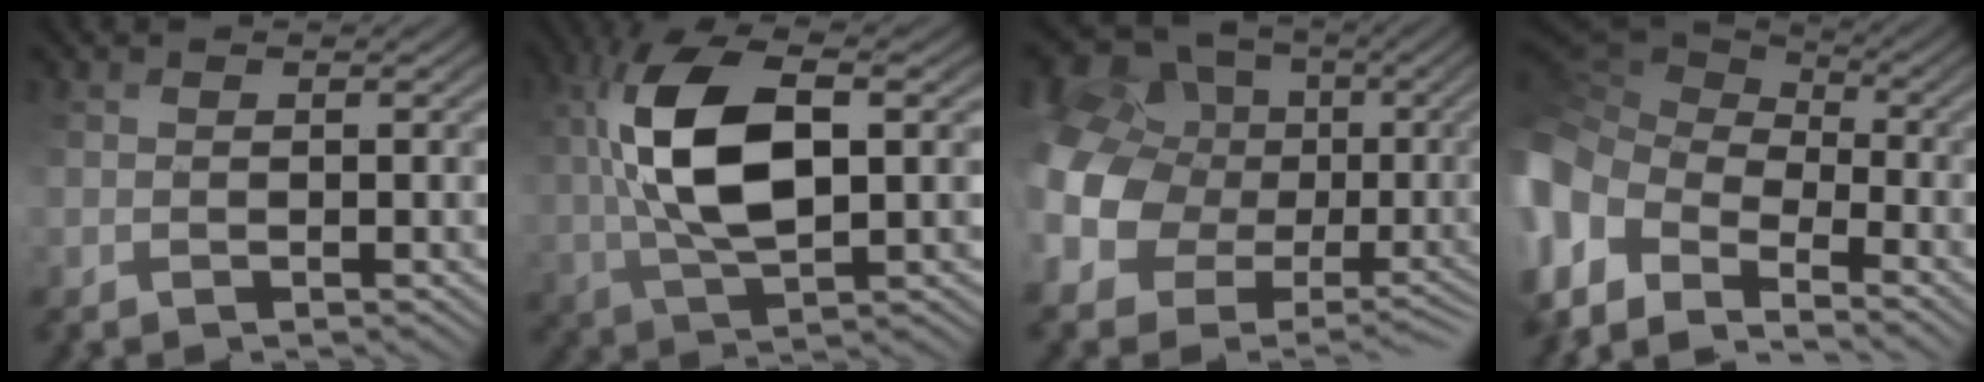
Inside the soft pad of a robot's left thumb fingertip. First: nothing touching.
{"total": 11.9, "force": [3.3, 4.8, 10.4], "torque": [-0.223, 0.023, 0.064]}
{"total": 13.7, "force": [-0.6, 12.1, 6.3], "torque": [-0.218, -0.012, -0.001]}
{"total": 12.9, "force": [-4.9, 8.7, 8.2], "torque": [-0.245, -0.005, -0.064]}